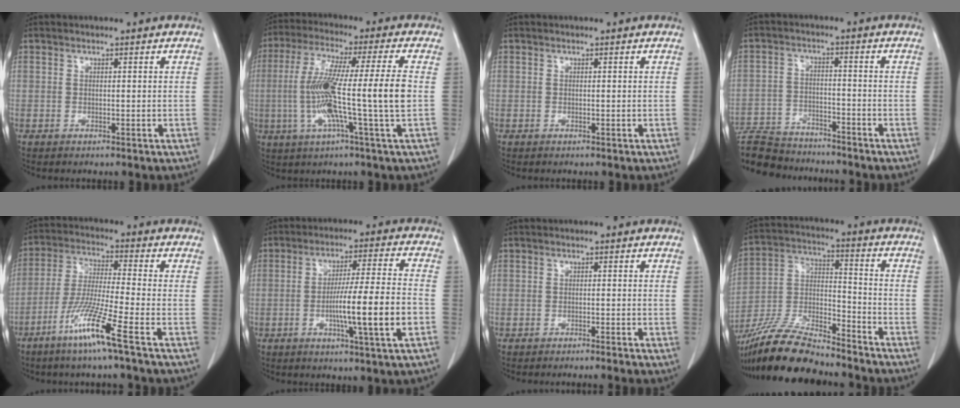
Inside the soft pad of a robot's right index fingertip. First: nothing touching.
{"total": 13.7, "force": [-1.8, -1.2, 13.6], "torque": [-0.256, -0.004, -0.039]}
{"total": 0.0}
{"total": 11.8, "force": [-10.9, 3.4, 2.7], "torque": [-0.054, 0.008, -0.178]}
{"total": 10.7, "force": [-6.1, -1.4, 8.7], "torque": [-0.173, -0.031, -0.125]}
{"total": 11.9, "force": [-3.3, -0.6, 11.4], "torque": [-0.190, -0.003, -0.057]}
{"total": 3.2, "force": [-2.6, -0.2, 1.8], "torque": [-0.016, -0.001, -0.035]}
{"total": 17.9, "force": [-15.9, 3.3, 7.7], "torque": [-0.162, -0.006, -0.292]}